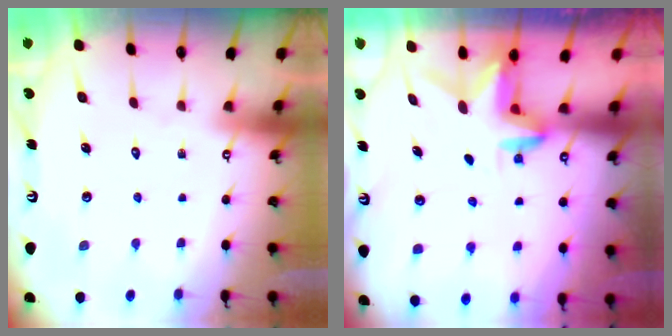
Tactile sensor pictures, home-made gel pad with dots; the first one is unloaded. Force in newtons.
{"total": 3.1, "press": 3.1, "slide": 0.3}